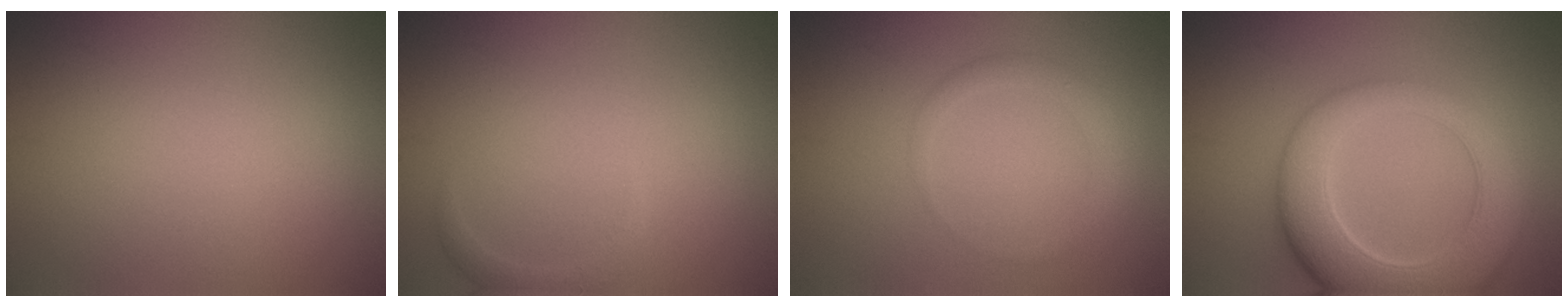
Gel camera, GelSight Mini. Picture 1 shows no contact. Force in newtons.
{"total": 1.2, "press": 1.2, "slide": 0.2}
{"total": 1.9, "press": 1.9, "slide": 0.1}
{"total": 8.7, "press": 8.7, "slide": 0.8}